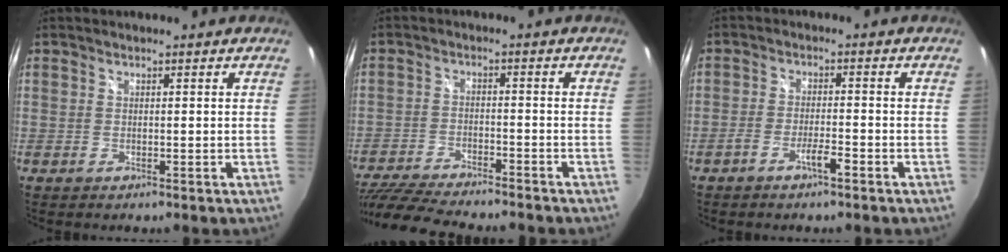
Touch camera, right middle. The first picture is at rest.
{"total": 16.3, "force": [-14.2, 2.7, 7.6], "torque": [-0.165, -0.035, -0.232]}
{"total": 3.5, "force": [-2.5, 0.5, 2.4], "torque": [-0.061, 0.002, -0.047]}